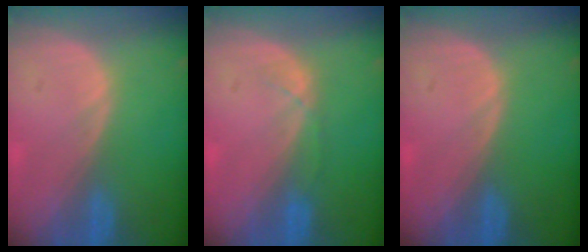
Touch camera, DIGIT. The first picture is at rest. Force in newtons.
{"total": 1.4, "press": 1.3, "slide": 0.3}
{"total": 0.0}